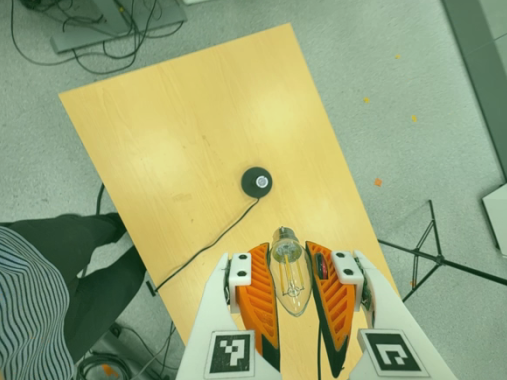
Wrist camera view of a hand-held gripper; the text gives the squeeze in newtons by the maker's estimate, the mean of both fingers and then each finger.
{"total": 22.3, "left": 25.1, "right": 19.5}